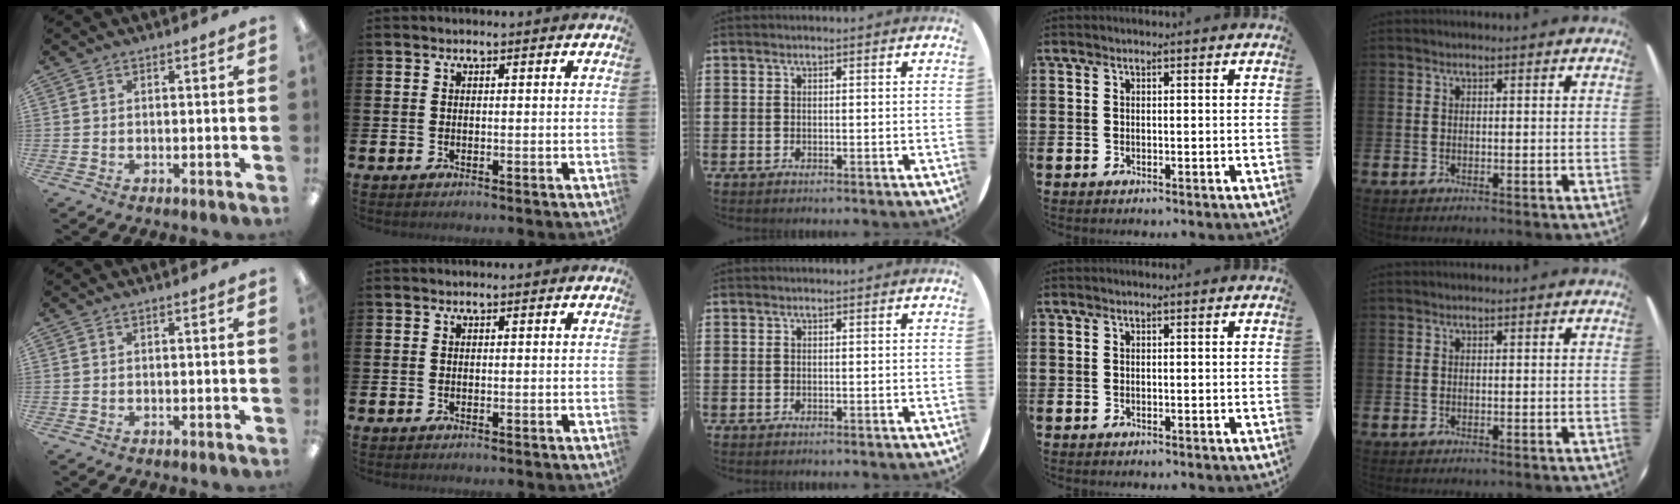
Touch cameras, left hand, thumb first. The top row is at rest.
{}